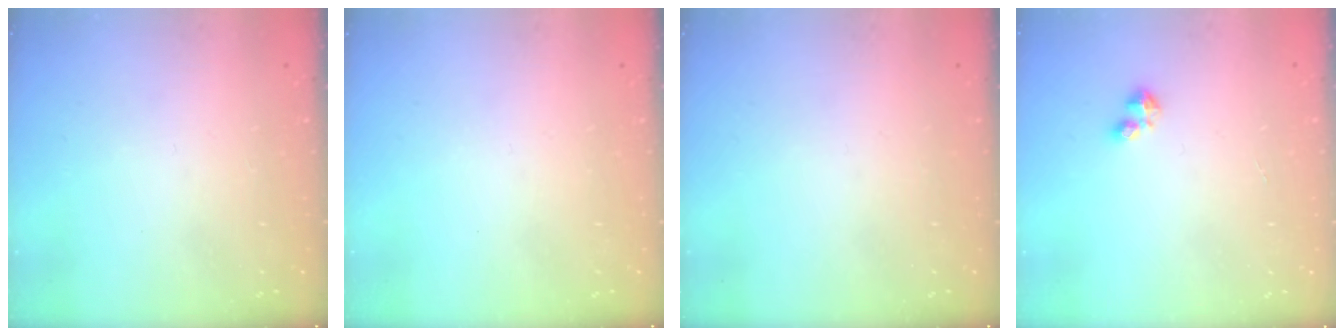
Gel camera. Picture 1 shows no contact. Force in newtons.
{"total": 0.0}
{"total": 0.0}
{"total": 2.4, "press": 2.4, "slide": 0.4}